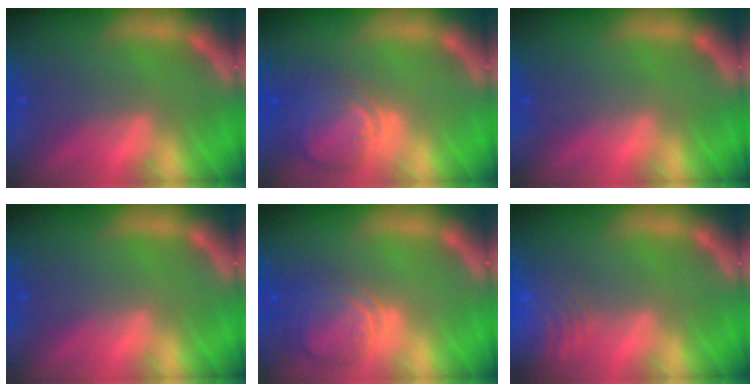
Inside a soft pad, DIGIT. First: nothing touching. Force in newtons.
{"total": 6.1}
{"total": 0.0}
{"total": 0.0}
{"total": 5.6}
{"total": 8.0}